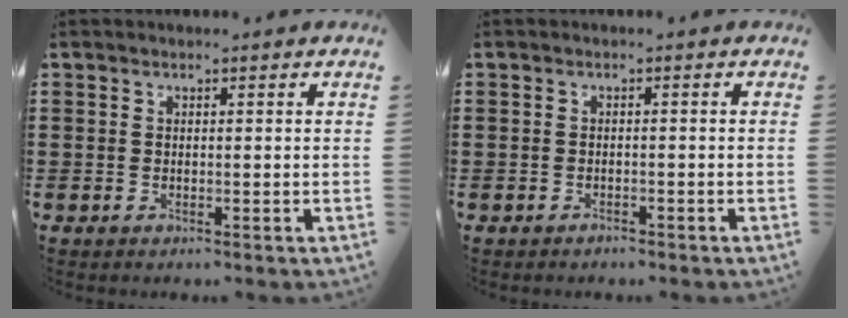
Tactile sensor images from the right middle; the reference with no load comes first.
{"total": 0.9, "force": [-0.8, 0.2, 0.0], "torque": [-0.003, 0.000, -0.018]}